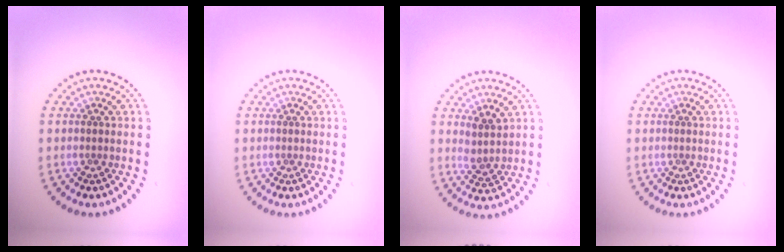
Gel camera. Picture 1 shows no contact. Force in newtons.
{"total": 0.0}
{"total": 1.9, "press": 1.5, "slide": 1.0}
{"total": 0.0}